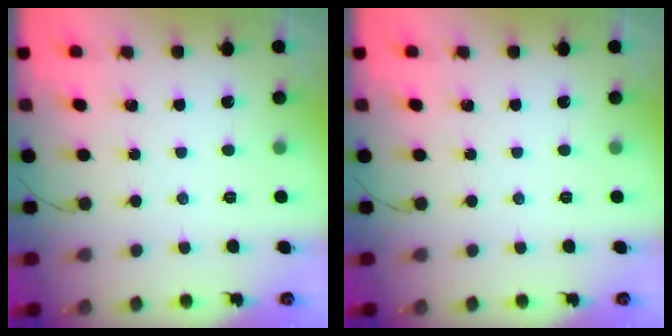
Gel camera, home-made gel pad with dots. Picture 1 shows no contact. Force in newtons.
{"total": 0.0}